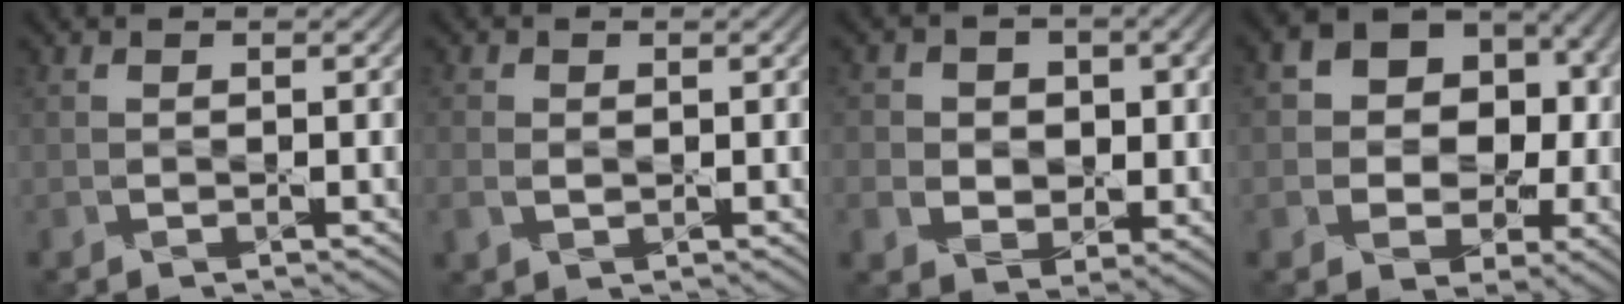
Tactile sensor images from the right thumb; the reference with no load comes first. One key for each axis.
{"total": 2.3, "fx": -0.1, "fy": 1.7, "fz": 1.4, "tx": -0.041, "ty": -0.003, "tz": -0.001}
{"total": 7.4, "fx": 0.6, "fy": 6.7, "fz": 3.2, "tx": -0.077, "ty": -0.003, "tz": 0.001}
{"total": 15.7, "fx": 1.2, "fy": 12.7, "fz": 9.0, "tx": -0.159, "ty": -0.003, "tz": 0.016}